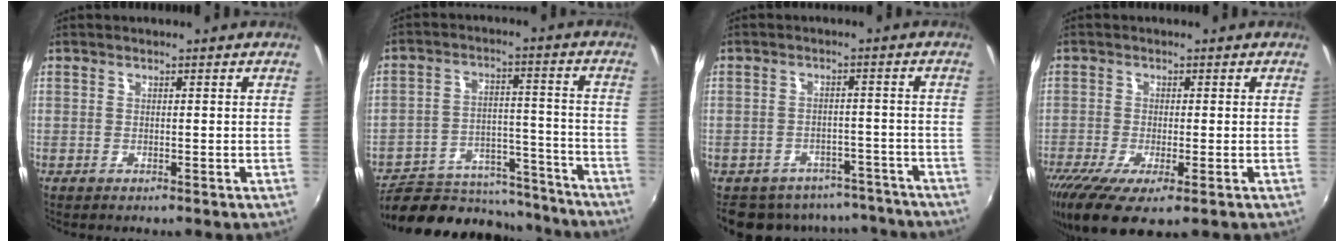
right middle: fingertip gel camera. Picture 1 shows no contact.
{"total": 19.3, "force": [-16.9, 7.7, 5.4], "torque": [-0.108, 0.036, -0.224]}
{"total": 15.7, "force": [-13.4, 7.1, 4.2], "torque": [-0.096, 0.022, -0.165]}
{"total": 9.9, "force": [-5.6, 2.6, 7.8], "torque": [-0.172, -0.048, -0.097]}